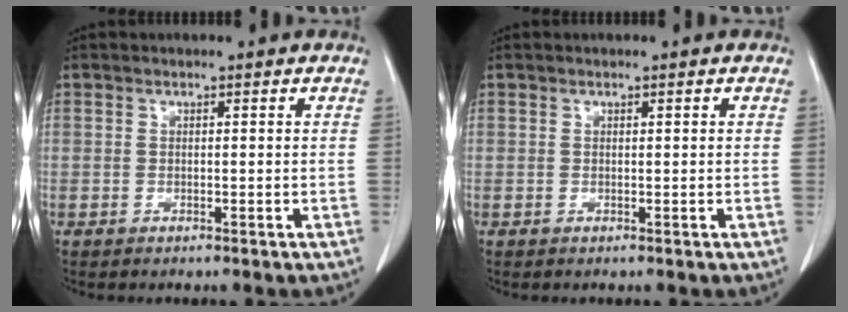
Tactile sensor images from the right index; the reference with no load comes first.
{"total": 0.0}